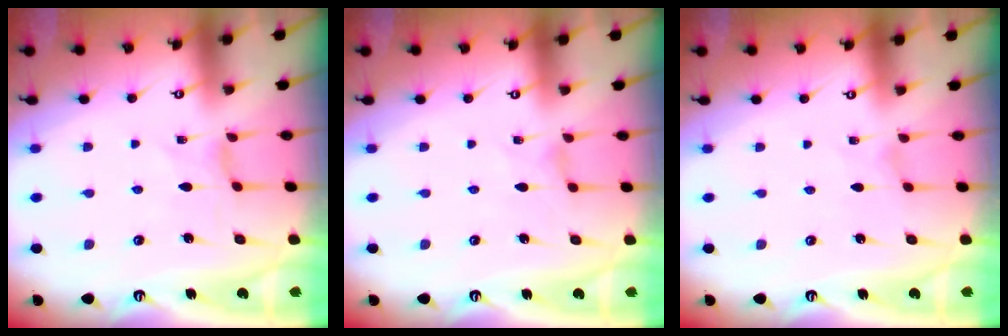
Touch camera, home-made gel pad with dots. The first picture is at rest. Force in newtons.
{"total": 0.0}
{"total": 0.0}